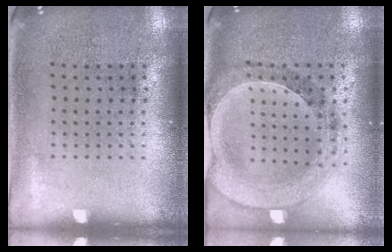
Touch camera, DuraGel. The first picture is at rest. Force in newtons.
{"total": 1.5, "press": 1.5, "slide": 0.3}